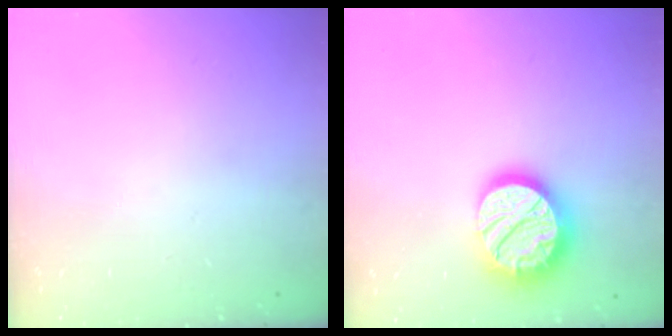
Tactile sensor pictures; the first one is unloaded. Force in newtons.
{"total": 19.0, "press": 18.9, "slide": 1.4}